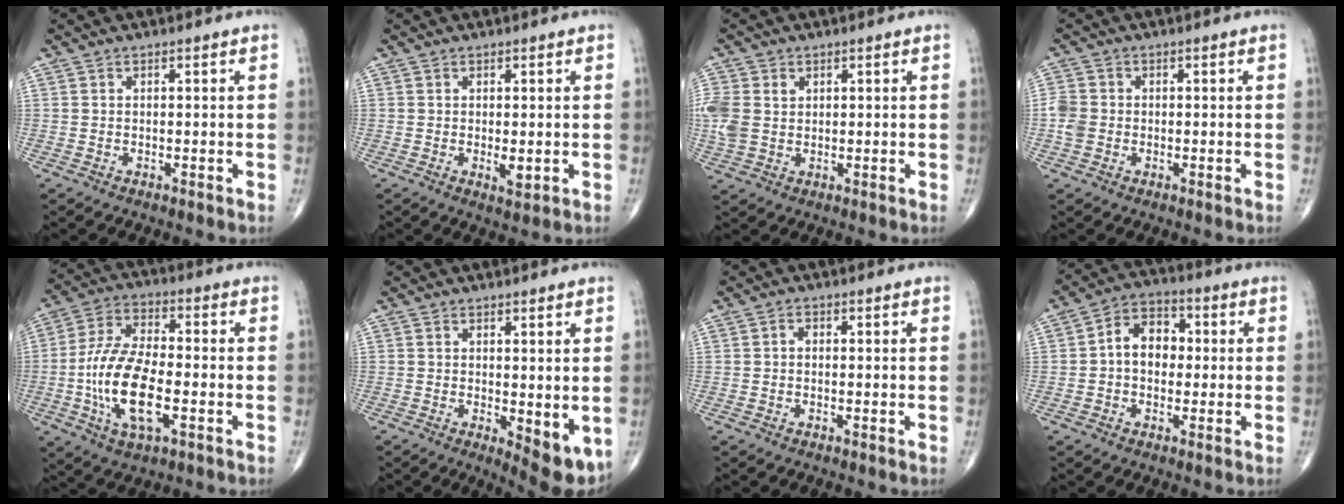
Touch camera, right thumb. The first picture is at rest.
{"total": 2.2, "force": [-0.2, 0.9, 2.0], "torque": [-0.032, -0.007, 0.000]}
{"total": 7.3, "force": [1.1, 5.6, 4.4], "torque": [-0.114, 0.007, 0.026]}
{"total": 3.8, "force": [-0.6, 3.2, 1.9], "torque": [-0.037, 0.005, -0.015]}
{"total": 15.6, "force": [-3.7, 6.8, 13.5], "torque": [-0.271, 0.017, -0.068]}
{"total": 6.9, "force": [-0.8, 2.6, 6.3], "torque": [-0.077, -0.019, -0.004]}
{"total": 1.2, "force": [-0.1, 0.9, 0.8], "torque": [-0.009, 0.005, -0.003]}
{"total": 8.6, "force": [0.3, 6.3, 5.8], "torque": [-0.072, 0.026, -0.007]}